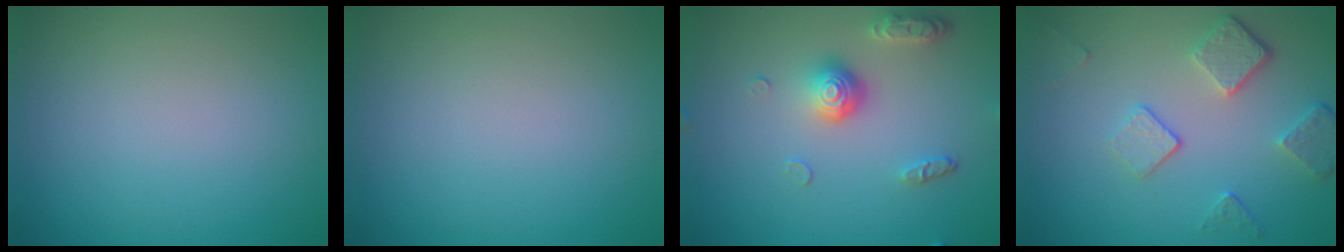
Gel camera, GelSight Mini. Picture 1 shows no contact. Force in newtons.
{"total": 0.0}
{"total": 3.6, "press": 2.7, "slide": 2.3}
{"total": 3.9, "press": 2.9, "slide": 2.5}